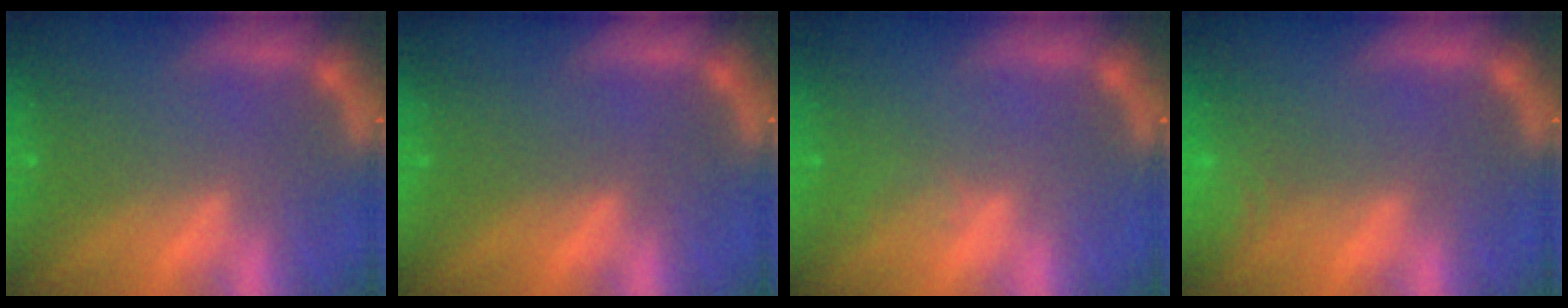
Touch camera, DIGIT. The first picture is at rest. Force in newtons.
{"total": 0.0}
{"total": 1.0}
{"total": 3.5}